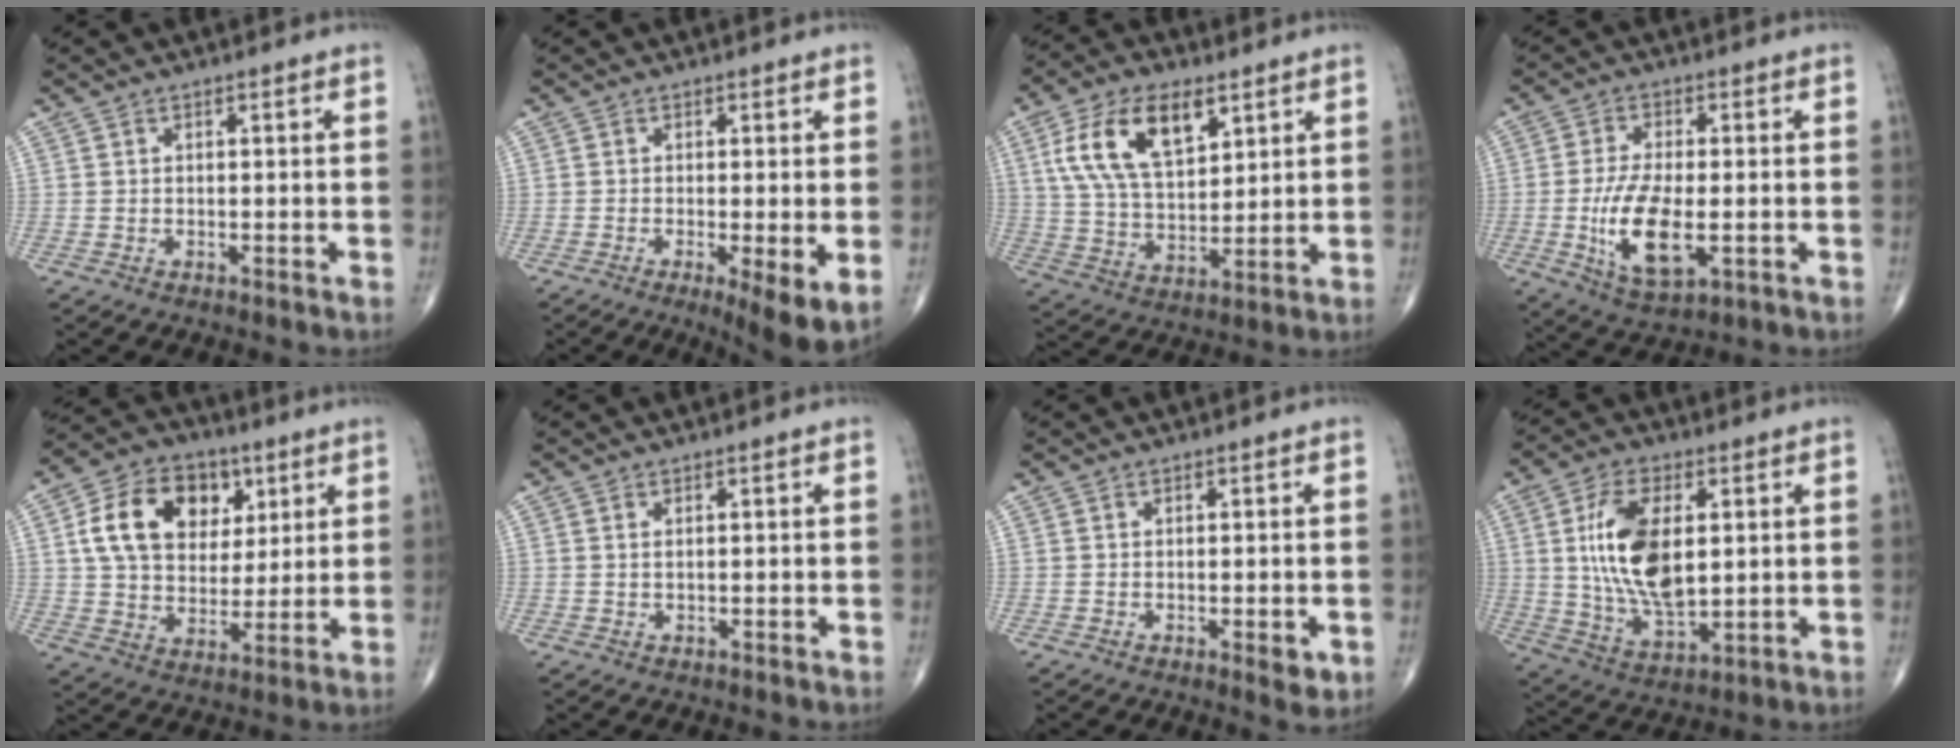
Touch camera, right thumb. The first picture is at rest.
{"total": 6.7, "force": [-1.5, 1.5, 6.4], "torque": [-0.103, -0.023, -0.026]}
{"total": 15.5, "force": [6.6, 8.0, 11.5], "torque": [-0.199, -0.015, 0.126]}
{"total": 11.7, "force": [-2.2, 5.0, 10.4], "torque": [-0.198, -0.011, -0.034]}
{"total": 16.7, "force": [5.4, 12.1, 10.2], "torque": [-0.146, -0.004, 0.092]}
{"total": 0.6, "force": [0.3, 0.2, 0.4], "torque": [-0.013, 0.003, 0.007]}
{"total": 2.7, "force": [-0.7, 0.9, 2.4], "torque": [-0.023, -0.007, -0.008]}
{"total": 16.0, "force": [2.7, 8.1, 13.5], "torque": [-0.249, -0.017, 0.057]}